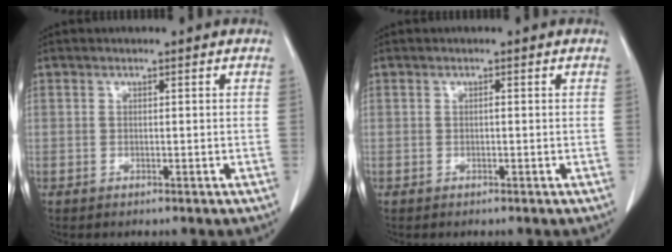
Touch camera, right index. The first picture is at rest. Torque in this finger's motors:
{"motor_torque": [0.03, 0.00, -0.02, 0.01]}